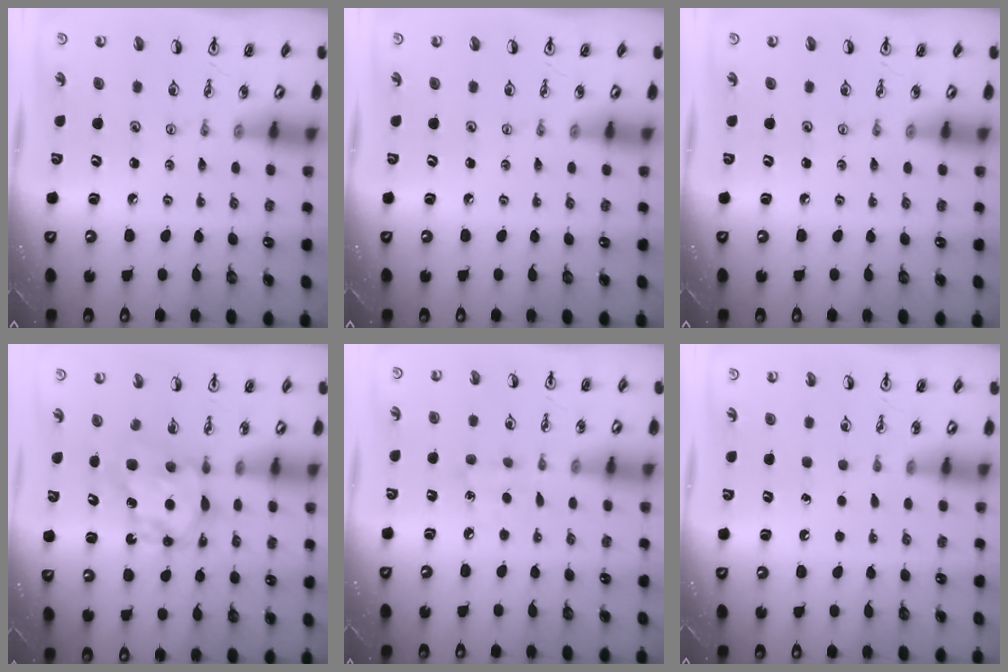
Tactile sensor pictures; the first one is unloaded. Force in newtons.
{"total": 0.0}
{"total": 0.0}
{"total": 7.0, "press": 7.0, "slide": 0.8}
{"total": 6.5, "press": 6.5, "slide": 0.8}
{"total": 1.4, "press": 1.4, "slide": 0.1}